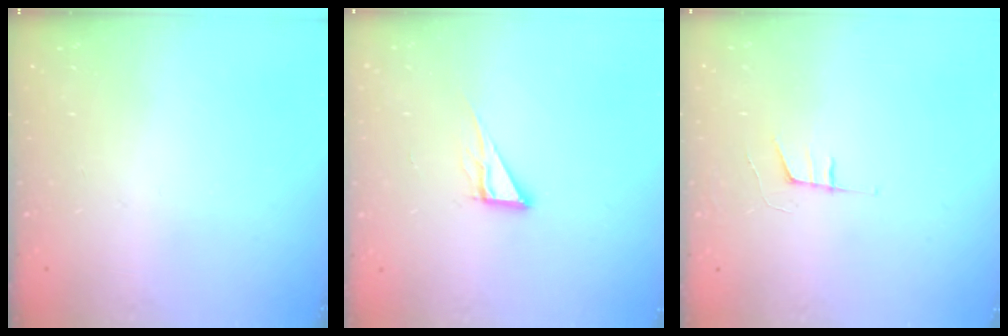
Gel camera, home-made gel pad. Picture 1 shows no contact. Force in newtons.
{"total": 6.1, "press": 6.1, "slide": 0.3}
{"total": 6.1, "press": 5.2, "slide": 3.1}